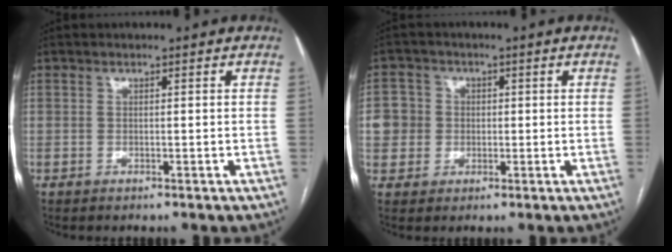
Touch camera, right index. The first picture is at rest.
{"total": 5.5, "force": [0.1, 5.5, 1.0], "torque": [-0.021, 0.017, 0.004]}